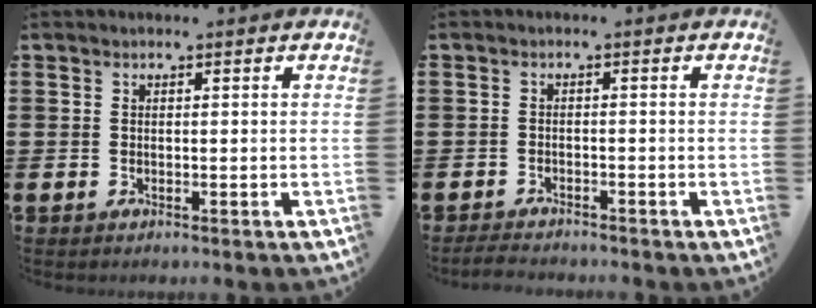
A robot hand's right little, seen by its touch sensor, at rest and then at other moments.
{"total": 1.7, "force": [-1.7, 0.1, 0.2], "torque": [-0.007, 0.004, -0.036]}